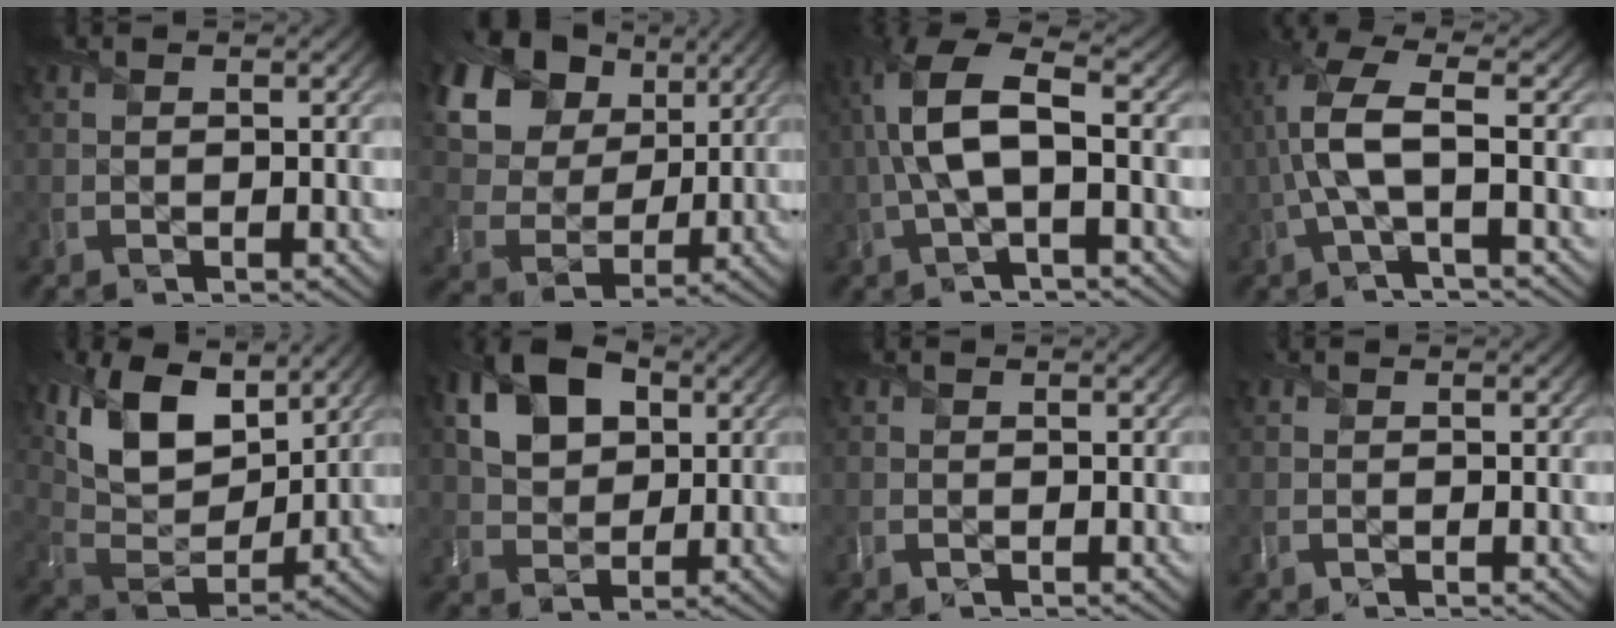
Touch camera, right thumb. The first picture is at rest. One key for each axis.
{"total": 18.7, "fx": 8.5, "fy": 13.3, "fz": 9.9, "tx": -0.265, "ty": 0.048, "tz": 0.179}
{"total": 9.5, "fx": 0.0, "fy": 3.7, "fz": 8.8, "tx": -0.205, "ty": 0.015, "tz": -0.008}
{"total": 8.0, "fx": -0.5, "fy": 2.3, "fz": 7.7, "tx": -0.184, "ty": 0.017, "tz": -0.019}
{"total": 13.1, "fx": 6.9, "fy": 7.2, "fz": 8.6, "tx": -0.197, "ty": 0.003, "tz": 0.123}
{"total": 10.1, "fx": 3.5, "fy": 6.7, "fz": 6.6, "tx": -0.152, "ty": 0.017, "tz": 0.052}
{"total": 0.0}
{"total": 0.0}